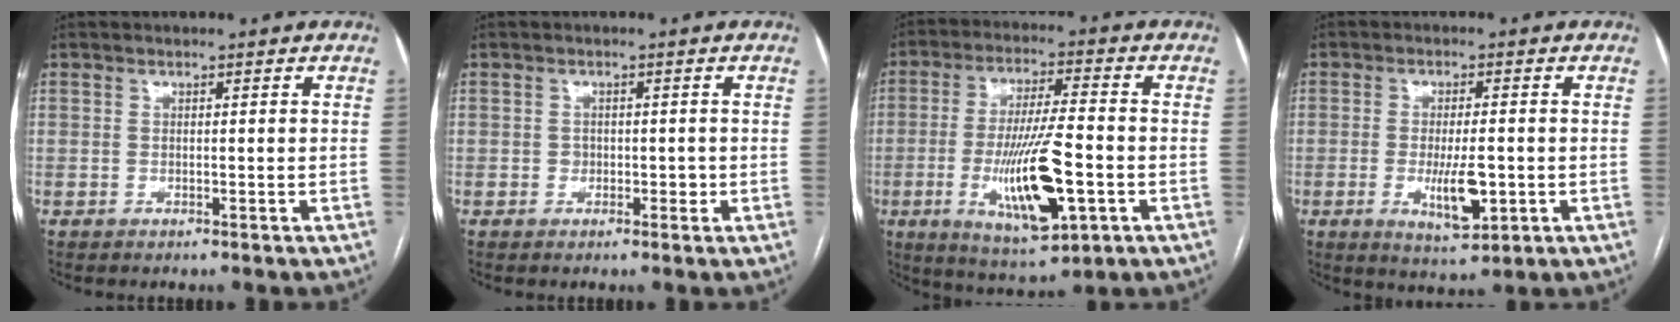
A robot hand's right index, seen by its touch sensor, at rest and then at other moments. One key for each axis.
{"total": 1.6, "fx": -0.4, "fy": 1.3, "fz": 0.8, "tx": -0.010, "ty": 0.003, "tz": -0.004}
{"total": 14.5, "fx": -3.8, "fy": 2.8, "fz": 13.7, "tx": -0.255, "ty": -0.015, "tz": -0.058}
{"total": 6.9, "fx": -1.6, "fy": 1.9, "fz": 6.4, "tx": -0.115, "ty": -0.012, "tz": -0.021}